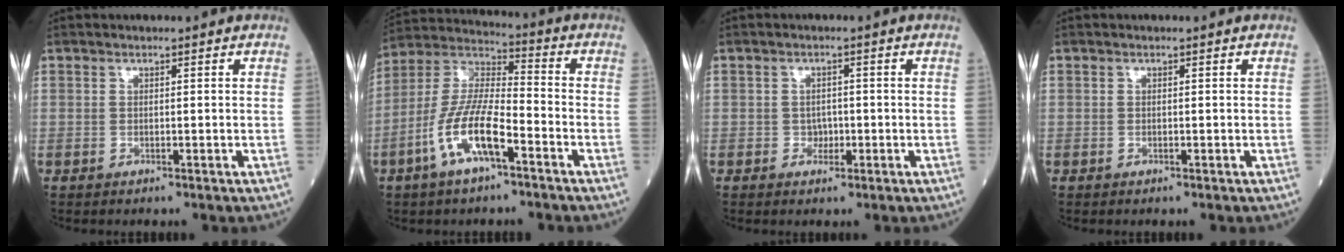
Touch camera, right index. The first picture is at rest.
{"total": 12.1, "force": [-5.4, 3.2, 10.4], "torque": [-0.219, 0.005, -0.106]}
{"total": 1.9, "force": [-0.5, 1.5, 1.0], "torque": [-0.008, 0.006, -0.007]}
{"total": 0.0}